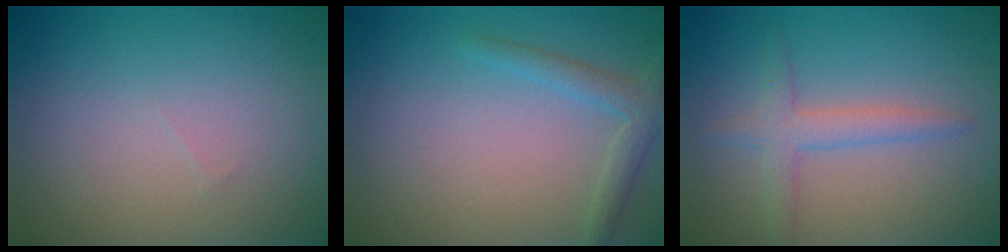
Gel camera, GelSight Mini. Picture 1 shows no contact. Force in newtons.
{"total": 2.1, "press": 2.1, "slide": 0.1}
{"total": 2.4, "press": 2.4, "slide": 0.1}